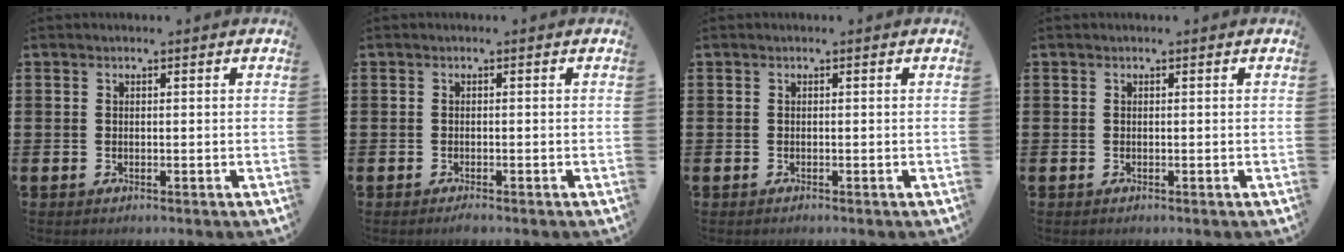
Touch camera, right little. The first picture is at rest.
{"total": 0.6, "force": [-0.5, 0.0, 0.4], "torque": [-0.008, -0.002, -0.010]}
{"total": 0.0}
{"total": 0.0}